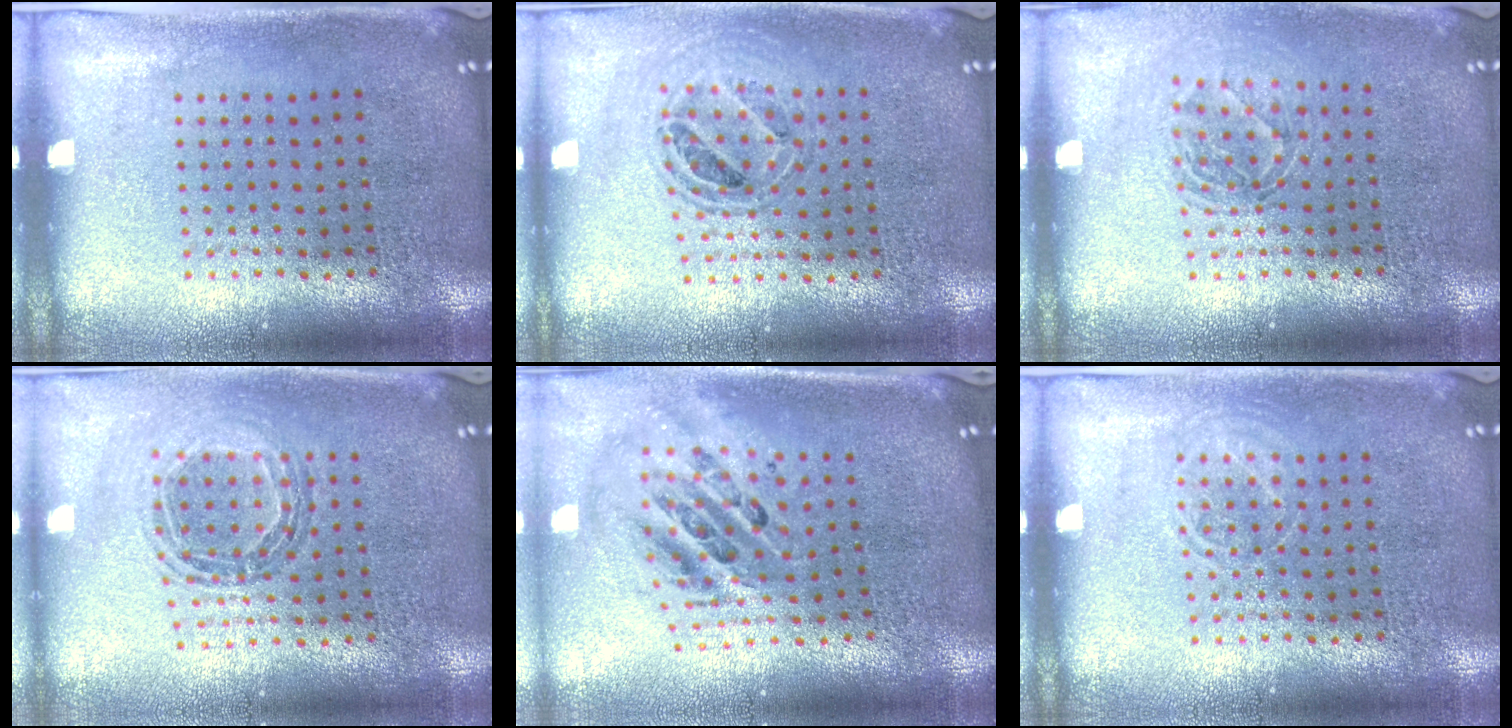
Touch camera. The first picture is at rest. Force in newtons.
{"total": 0.7, "press": 0.7, "slide": 0.1}
{"total": 1.3, "press": 1.1, "slide": 0.7}
{"total": 0.9, "press": 0.9, "slide": 0.0}
{"total": 2.5, "press": 1.7, "slide": 1.8}
{"total": 1.1, "press": 1.1, "slide": 0.2}